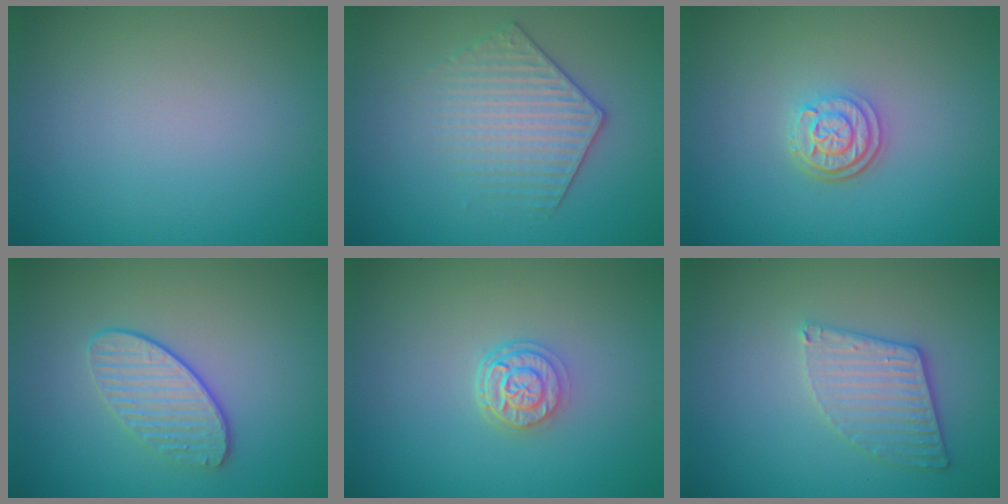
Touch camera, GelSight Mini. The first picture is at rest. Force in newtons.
{"total": 3.7, "press": 3.5, "slide": 1.2}
{"total": 3.1, "press": 2.5, "slide": 1.8}
{"total": 2.7, "press": 2.4, "slide": 1.2}
{"total": 3.0, "press": 2.4, "slide": 1.9}
{"total": 3.2, "press": 3.0, "slide": 0.9}